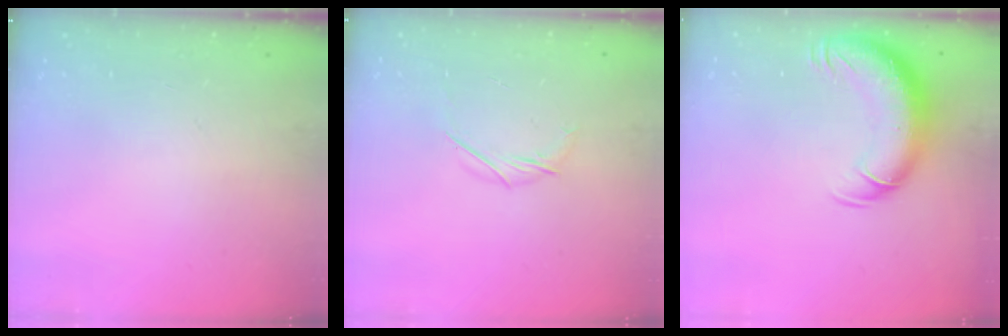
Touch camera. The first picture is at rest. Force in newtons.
{"total": 4.8, "press": 4.7, "slide": 1.1}
{"total": 13.1, "press": 12.8, "slide": 3.1}